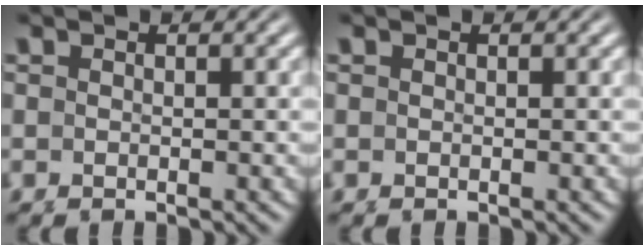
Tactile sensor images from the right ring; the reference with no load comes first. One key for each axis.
{"total": 0.0}